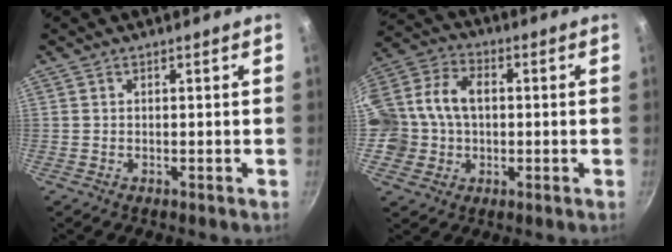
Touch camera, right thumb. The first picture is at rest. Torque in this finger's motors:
{"motor_torque": [1.94, 3.06, 1.08, -0.78, 0.23]}